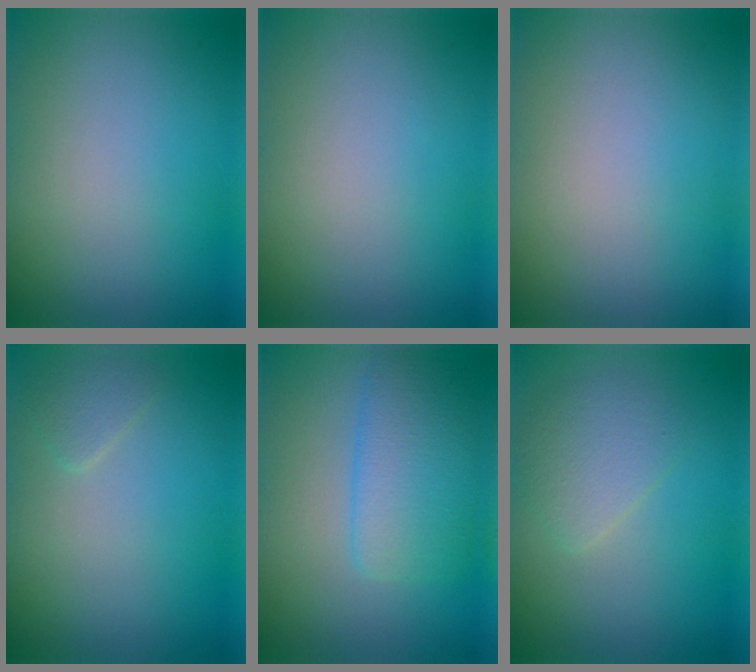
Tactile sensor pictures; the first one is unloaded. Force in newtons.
{"total": 0.0}
{"total": 0.0}
{"total": 1.2, "press": 1.2, "slide": 0.1}
{"total": 4.5, "press": 4.5, "slide": 0.3}
{"total": 2.6, "press": 2.6, "slide": 0.0}